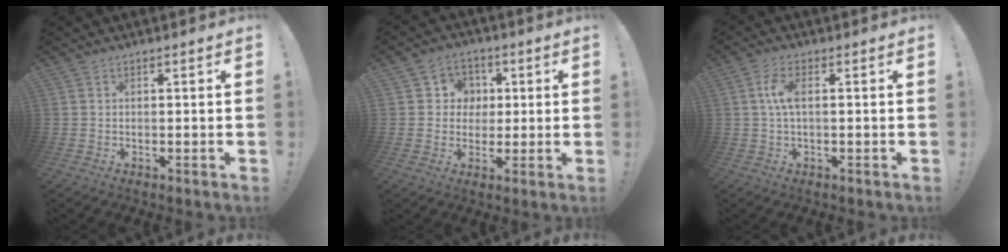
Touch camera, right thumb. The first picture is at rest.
{"total": 7.6, "force": [0.2, 7.4, 1.3], "torque": [-0.012, 0.004, 0.010]}
{"total": 5.5, "force": [0.4, 2.1, 5.1], "torque": [-0.104, 0.000, 0.003]}